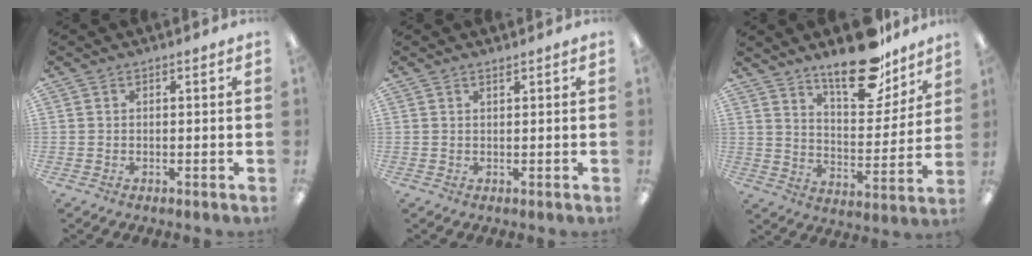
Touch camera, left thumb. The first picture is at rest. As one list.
[{"total": 0.8, "force": [0.7, 0.1, 0.3], "torque": [-0.008, -0.001, 0.014]}, {"total": 20.3, "force": [15.5, 7.9, 10.5], "torque": [-0.154, -0.101, 0.262]}]